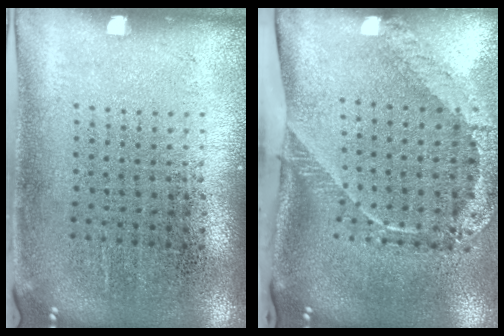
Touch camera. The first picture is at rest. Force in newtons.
{"total": 2.6, "press": 1.7, "slide": 1.9}